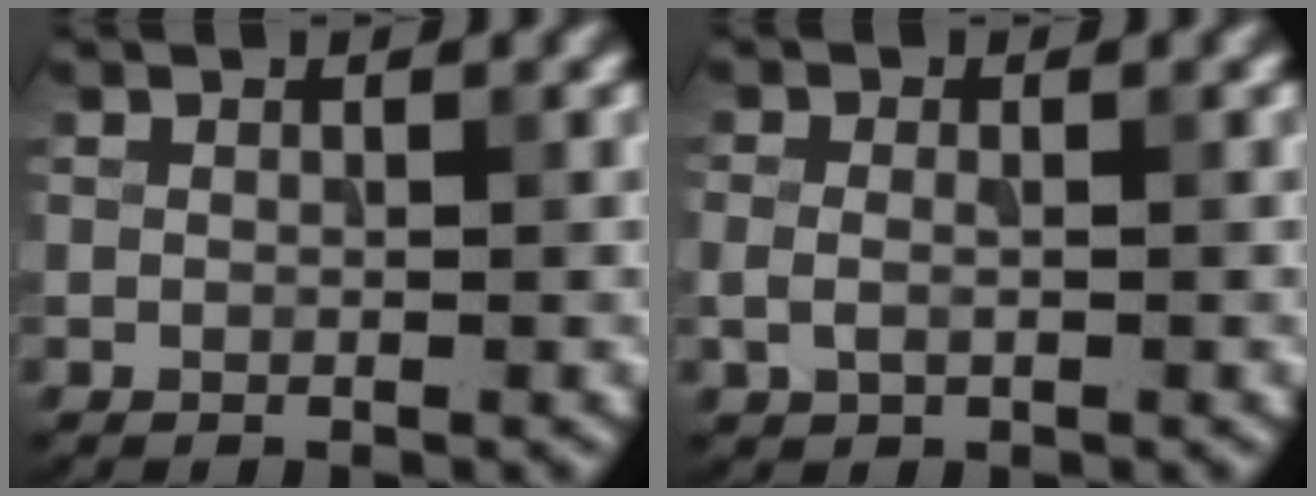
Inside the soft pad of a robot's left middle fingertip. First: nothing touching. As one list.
[{"total": 1.5, "force": [-0.2, 1.0, 1.1], "torque": [-0.025, 0.001, -0.007]}]